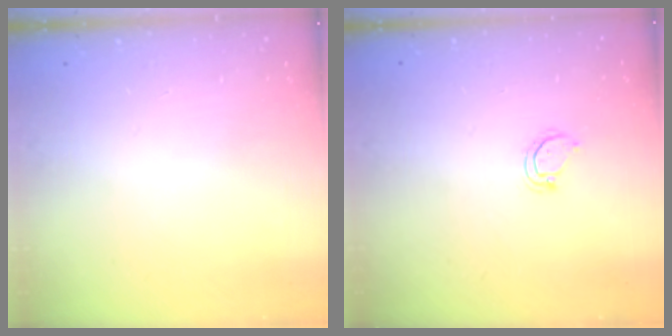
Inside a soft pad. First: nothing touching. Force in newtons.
{"total": 3.0, "press": 3.0, "slide": 0.2}